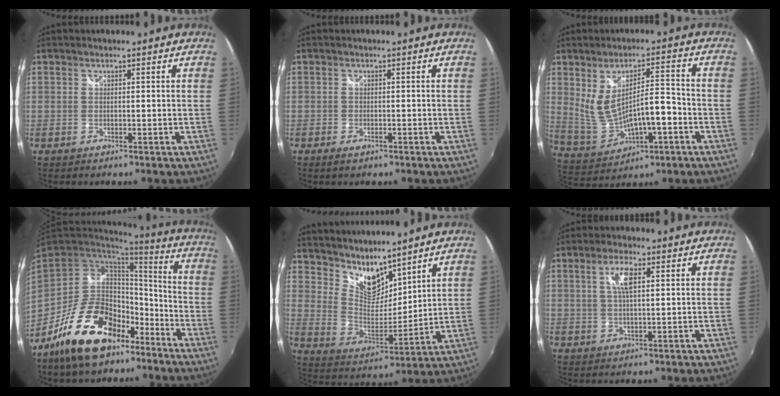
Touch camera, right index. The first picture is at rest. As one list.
[{"total": 1.8, "force": [-1.3, 0.8, 1.0], "torque": [-0.022, -0.006, -0.023]}, {"total": 10.7, "force": [-1.9, 3.6, 9.8], "torque": [-0.178, -0.016, 0.002]}, {"total": 20.6, "force": [-12.8, 11.0, 11.8], "torque": [-0.226, 0.017, -0.195]}, {"total": 10.6, "force": [9.0, 3.9, 3.9], "torque": [-0.073, -0.009, 0.177]}, {"total": 4.7, "force": [1.5, 1.4, 4.3], "torque": [-0.080, 0.005, 0.027]}]